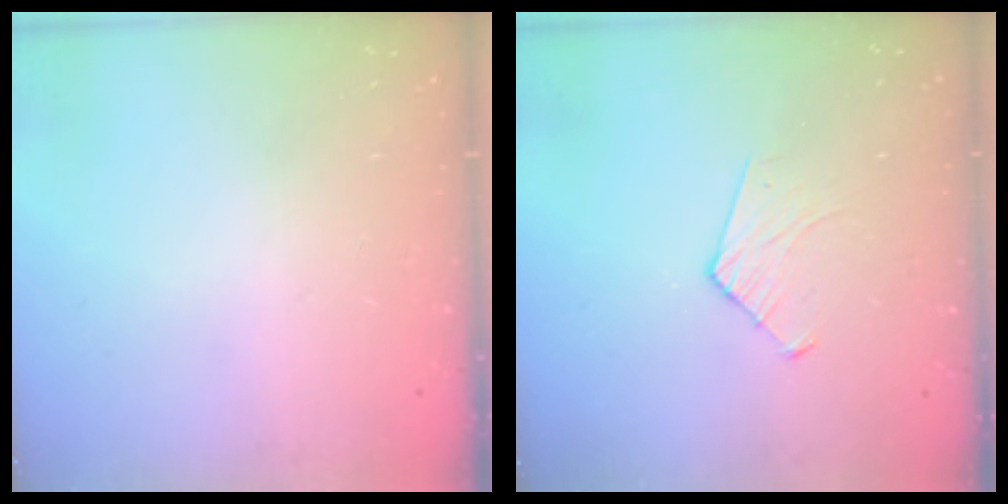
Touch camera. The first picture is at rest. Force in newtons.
{"total": 6.2, "press": 6.2, "slide": 0.5}